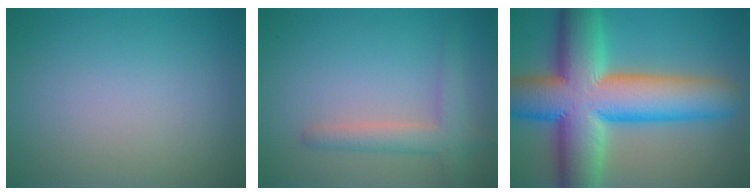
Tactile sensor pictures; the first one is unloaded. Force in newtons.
{"total": 2.9, "press": 2.9, "slide": 0.2}
{"total": 15.4, "press": 15.4, "slide": 0.6}